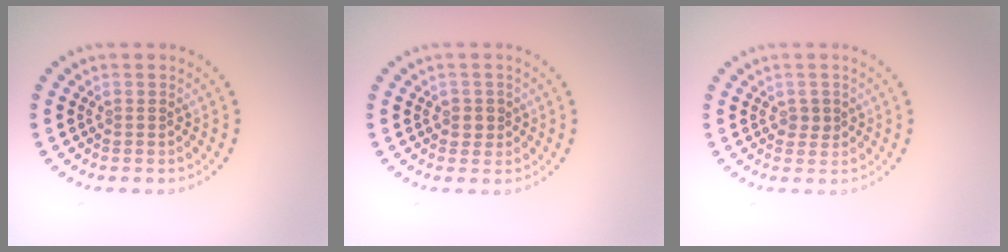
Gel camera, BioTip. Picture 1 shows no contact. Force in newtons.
{"total": 1.3, "press": 1.1, "slide": 0.6}
{"total": 1.1, "press": 1.0, "slide": 0.3}